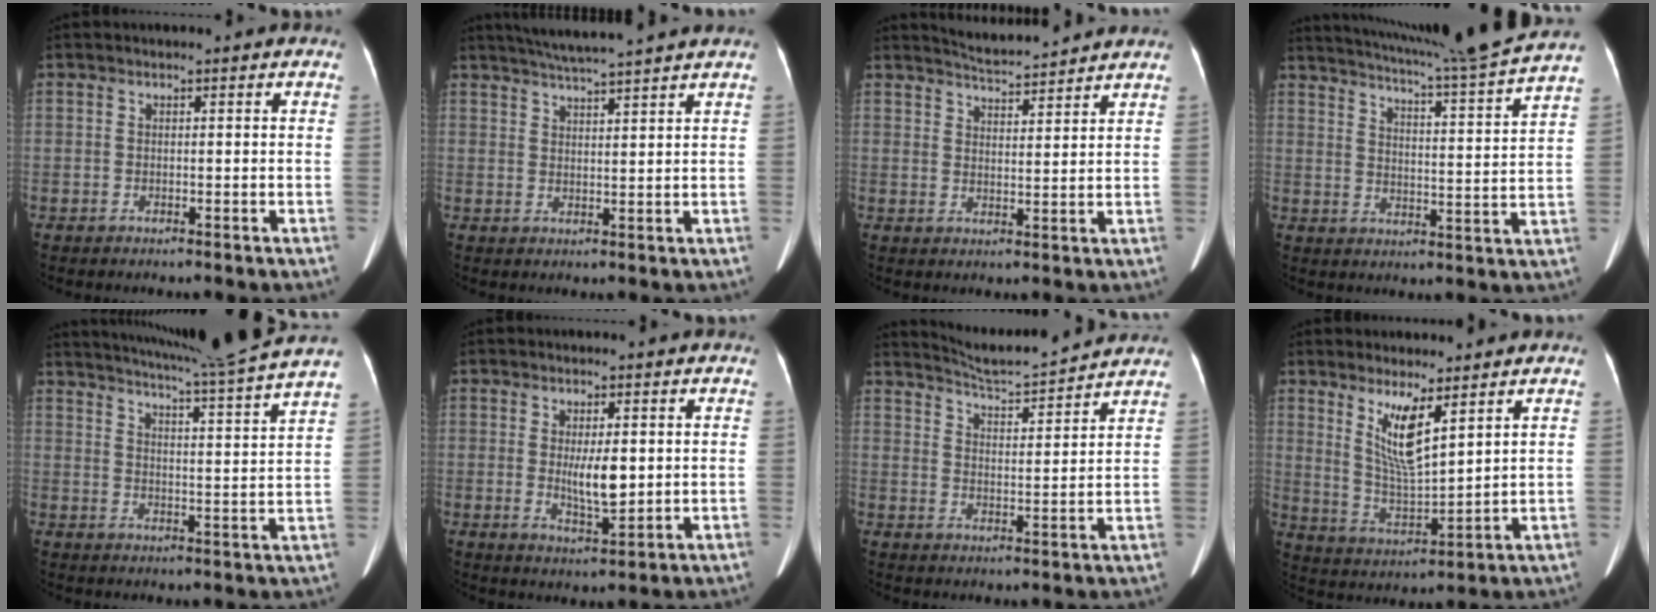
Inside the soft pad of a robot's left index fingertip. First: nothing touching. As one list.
[{"total": 8.9, "force": [7.9, -1.3, 3.9], "torque": [-0.067, 0.018, 0.117]}, {"total": 6.9, "force": [6.7, -0.3, 1.2], "torque": [-0.034, 0.012, 0.106]}, {"total": 18.8, "force": [17.0, -2.7, 7.4], "torque": [-0.135, -0.051, 0.222]}, {"total": 18.6, "force": [16.7, -3.2, 7.5], "torque": [-0.133, -0.051, 0.213]}, {"total": 4.9, "force": [0.5, 1.2, 4.7], "torque": [-0.081, -0.010, 0.011]}, {"total": 11.1, "force": [10.8, -0.6, 2.4], "torque": [-0.055, 0.009, 0.162]}, {"total": 8.0, "force": [4.4, 1.3, 6.5], "torque": [-0.129, -0.017, 0.092]}]